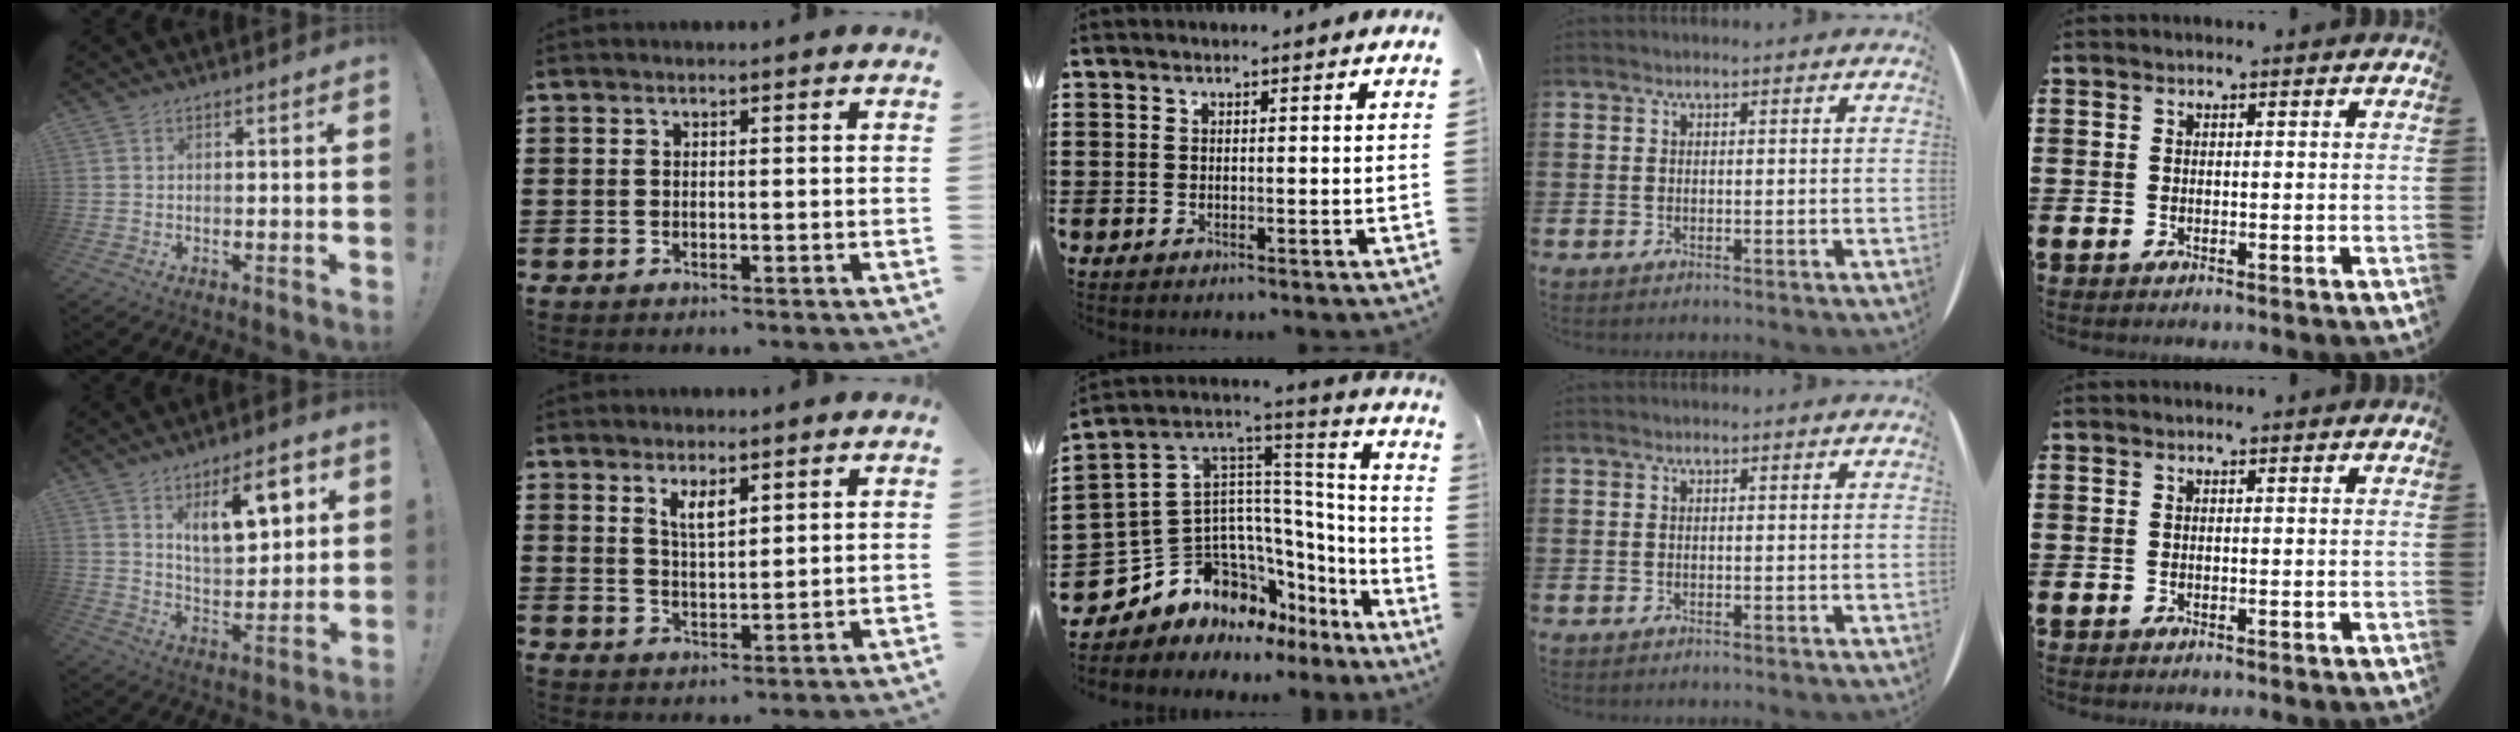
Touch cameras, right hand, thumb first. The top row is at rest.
{"thumb": {"total": 13.3, "force": [6.7, 5.7, 10.0], "torque": [-0.139, -0.021, 0.110]}, "index": {"total": 3.6, "force": [2.3, 1.3, 2.5], "torque": [-0.045, 0.001, 0.039]}, "middle": {"total": 10.2, "force": [-5.2, 7.7, 4.2], "torque": [-0.132, -0.026, -0.102]}}